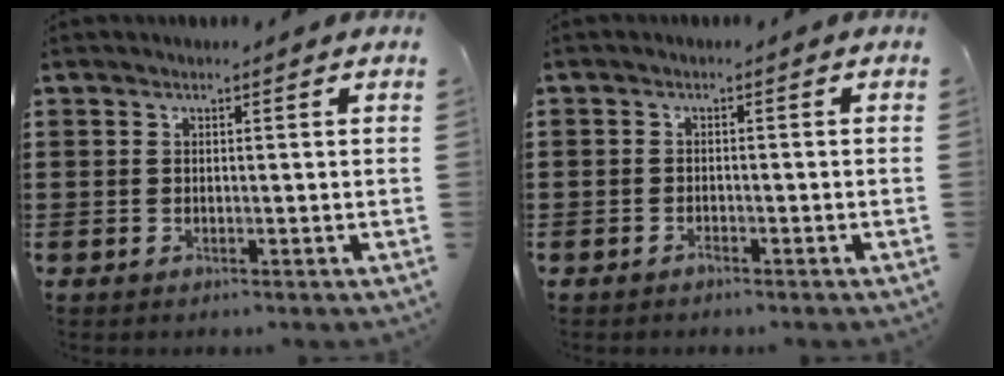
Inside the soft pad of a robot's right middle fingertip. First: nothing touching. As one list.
[{"total": 0.9, "force": [-0.8, 0.4, 0.1], "torque": [-0.004, 0.001, -0.017]}]